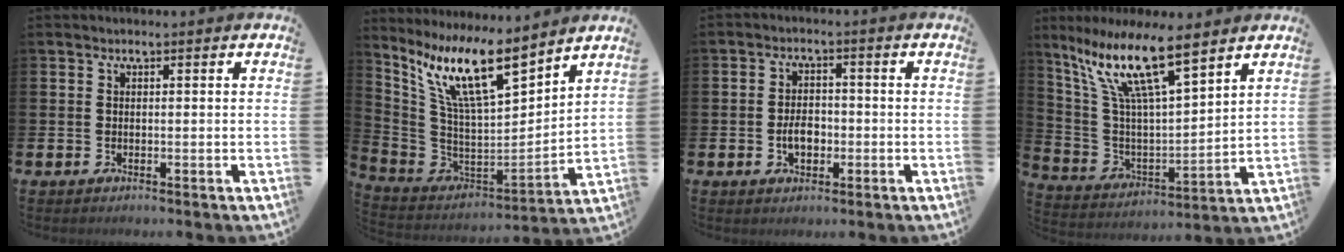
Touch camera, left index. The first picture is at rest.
{"total": 12.5, "force": [8.9, 2.8, 8.3], "torque": [-0.191, -0.047, 0.157]}
{"total": 3.5, "force": [-0.9, 2.3, 2.5], "torque": [-0.028, -0.005, -0.022]}
{"total": 13.2, "force": [9.2, 3.2, 8.9], "torque": [-0.204, -0.037, 0.159]}